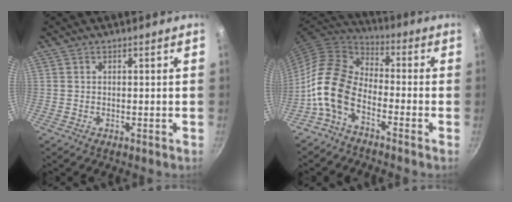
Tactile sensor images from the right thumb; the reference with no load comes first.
{"total": 12.2, "force": [-5.4, 7.3, 8.2], "torque": [-0.144, 0.051, -0.126]}